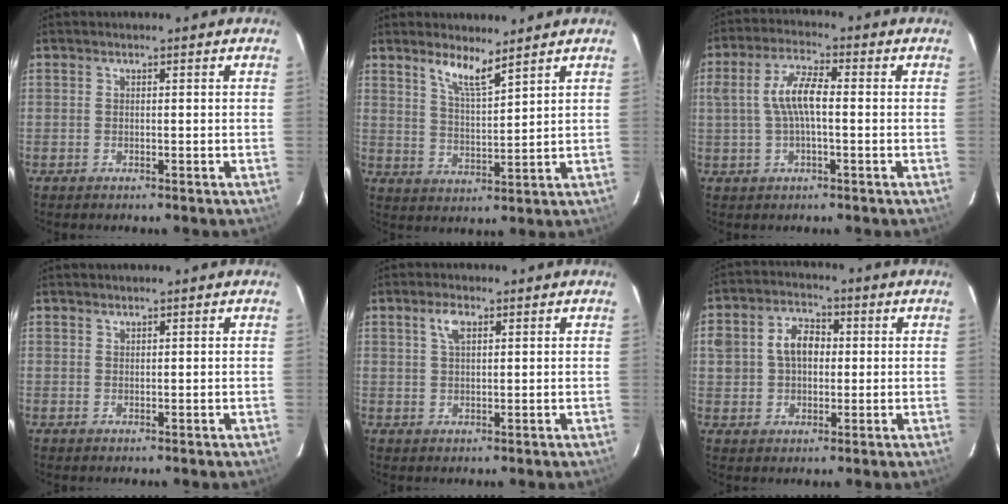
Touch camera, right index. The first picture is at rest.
{"total": 6.0, "force": [4.7, 0.9, 3.7], "torque": [-0.070, -0.006, 0.089]}
{"total": 7.1, "force": [-0.1, 2.4, 6.7], "torque": [-0.131, 0.012, 0.002]}
{"total": 0.5, "force": [0.5, 0.2, 0.0], "torque": [-0.001, 0.002, 0.011]}
{"total": 3.3, "force": [1.6, 1.5, 2.5], "torque": [-0.048, 0.007, 0.030]}
{"total": 7.7, "force": [1.1, 5.8, 5.0], "torque": [-0.098, 0.025, 0.020]}